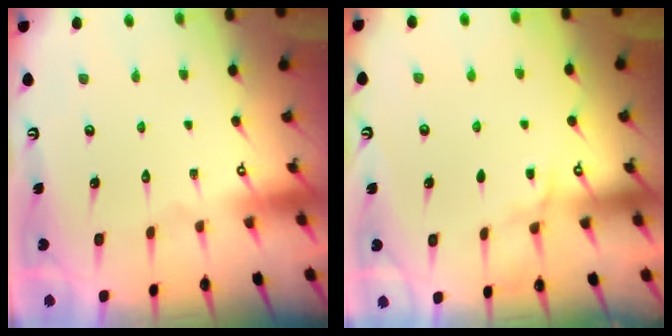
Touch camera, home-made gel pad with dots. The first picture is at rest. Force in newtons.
{"total": 4.2, "press": 4.2, "slide": 0.6}